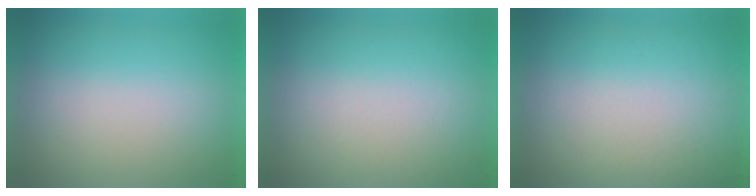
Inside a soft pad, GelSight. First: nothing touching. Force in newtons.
{"total": 2.7}
{"total": 3.0}